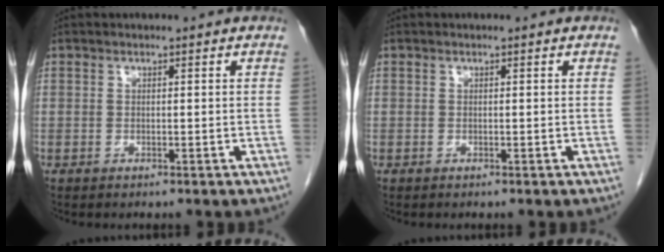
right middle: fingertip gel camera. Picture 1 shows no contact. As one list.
[{"total": 0.0}]